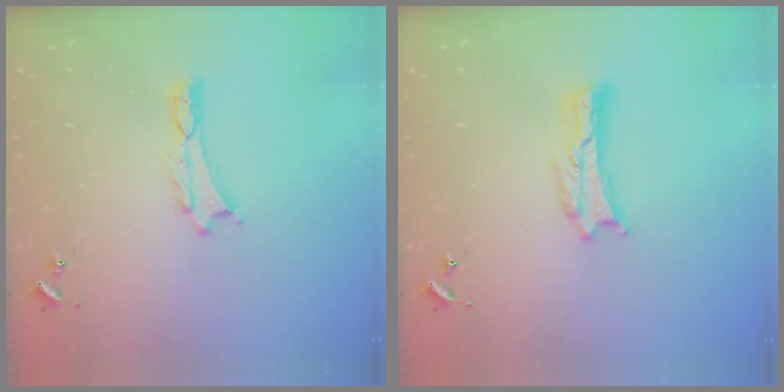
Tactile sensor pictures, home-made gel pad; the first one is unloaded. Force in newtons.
{"total": 0.8, "press": 0.8, "slide": 0.2}